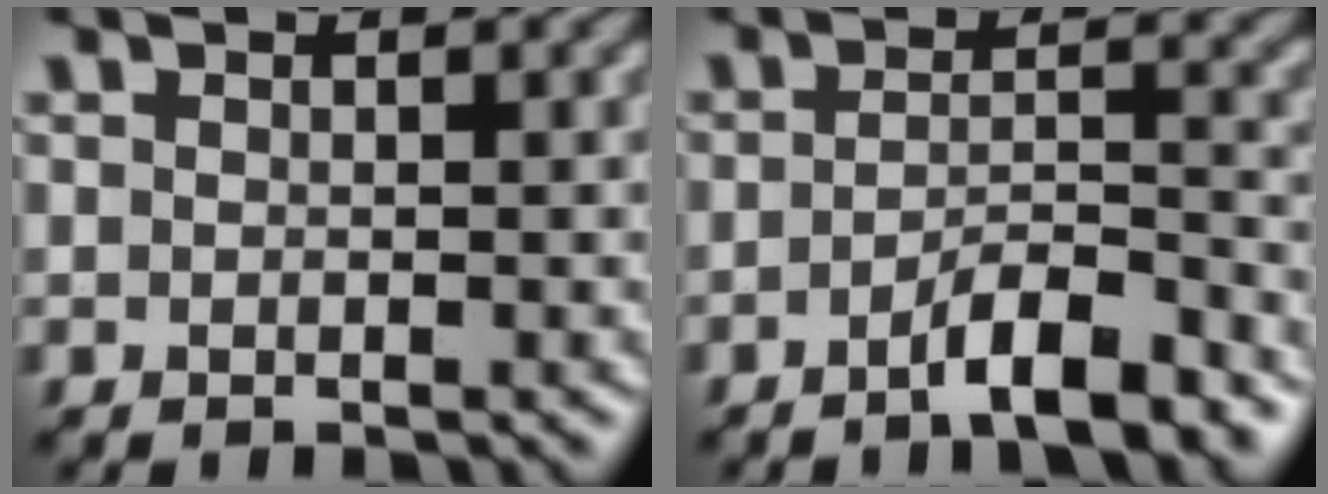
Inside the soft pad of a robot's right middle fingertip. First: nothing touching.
{"total": 5.2, "force": [-3.5, 1.1, 3.7], "torque": [-0.051, 0.006, -0.059]}